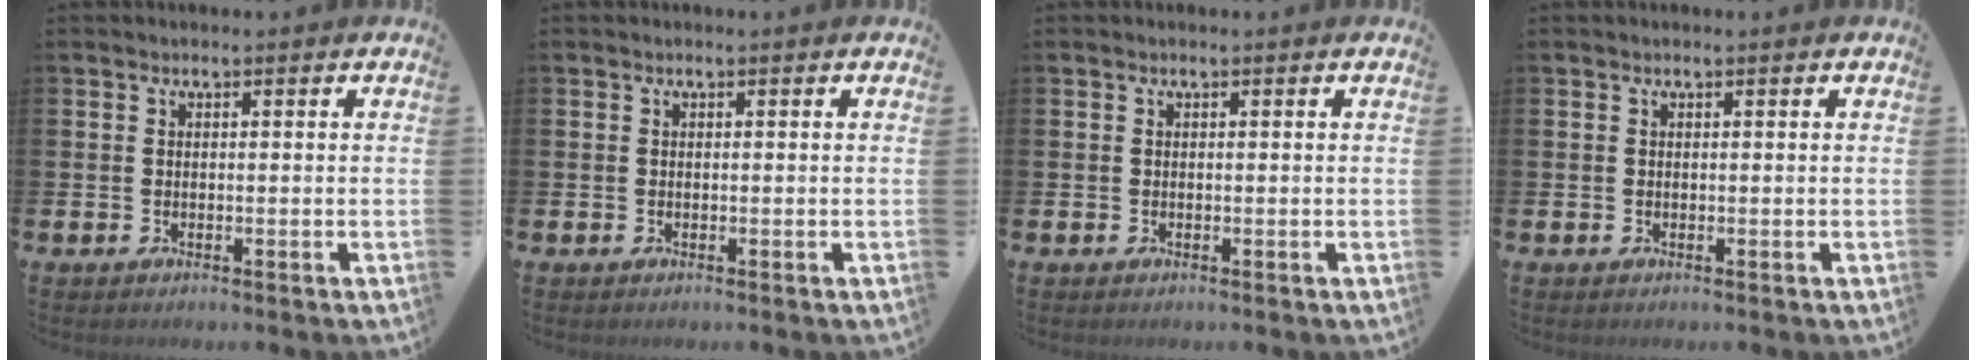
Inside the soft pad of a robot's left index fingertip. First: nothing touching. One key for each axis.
{"total": 0.0}
{"total": 0.0}
{"total": 0.0}